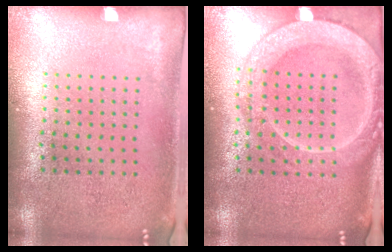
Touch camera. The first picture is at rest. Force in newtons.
{"total": 2.2, "press": 2.2, "slide": 0.3}